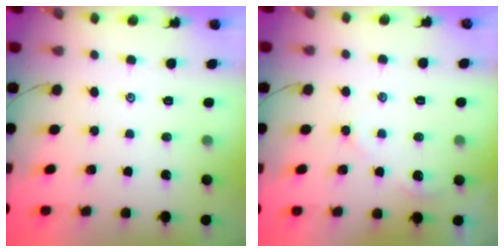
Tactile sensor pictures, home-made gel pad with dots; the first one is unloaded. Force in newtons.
{"total": 2.8, "press": 2.8, "slide": 0.4}